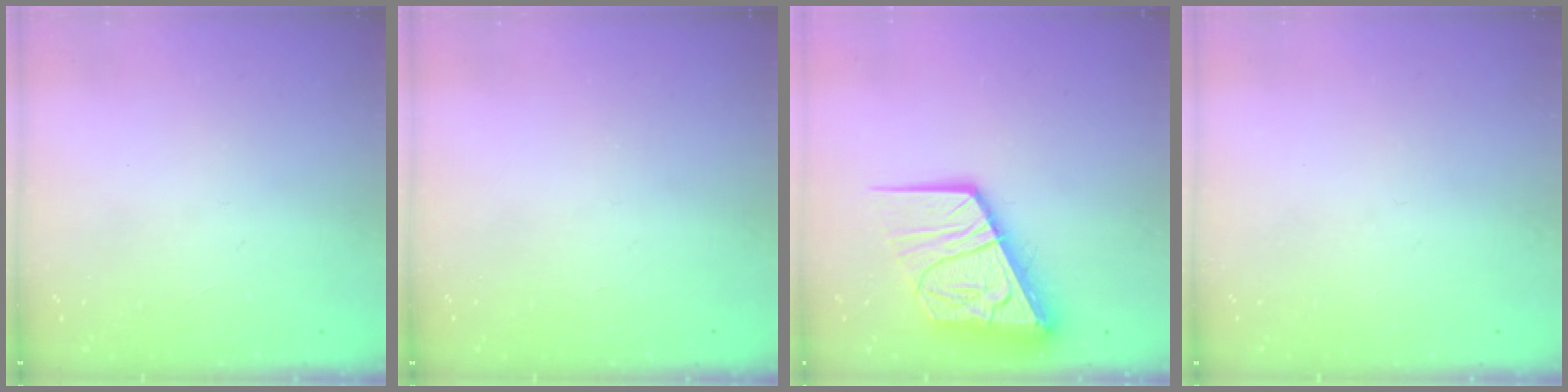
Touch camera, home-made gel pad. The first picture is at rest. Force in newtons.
{"total": 0.0}
{"total": 17.9, "press": 17.8, "slide": 2.0}
{"total": 1.5, "press": 1.4, "slide": 0.2}